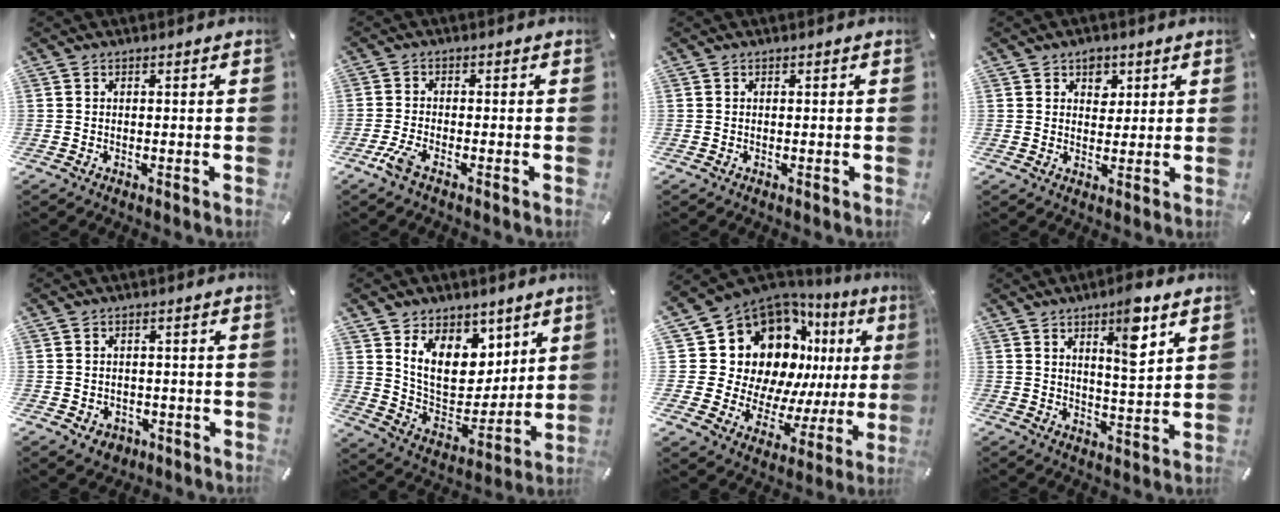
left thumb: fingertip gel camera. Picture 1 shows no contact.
{"total": 3.9, "force": [-2.3, 1.0, 3.0], "torque": [-0.076, -0.005, -0.046]}
{"total": 0.0}
{"total": 4.0, "force": [2.0, 3.2, 1.4], "torque": [-0.002, -0.007, 0.029]}
{"total": 3.2, "force": [-1.1, 2.8, 1.2], "torque": [-0.019, -0.001, -0.024]}
{"total": 13.1, "force": [6.6, 9.7, 5.7], "torque": [-0.099, -0.049, 0.133]}
{"total": 20.6, "force": [9.6, 14.2, 11.4], "torque": [-0.169, -0.088, 0.195]}
{"total": 9.3, "force": [5.5, 2.3, 7.0], "torque": [-0.101, -0.031, 0.086]}